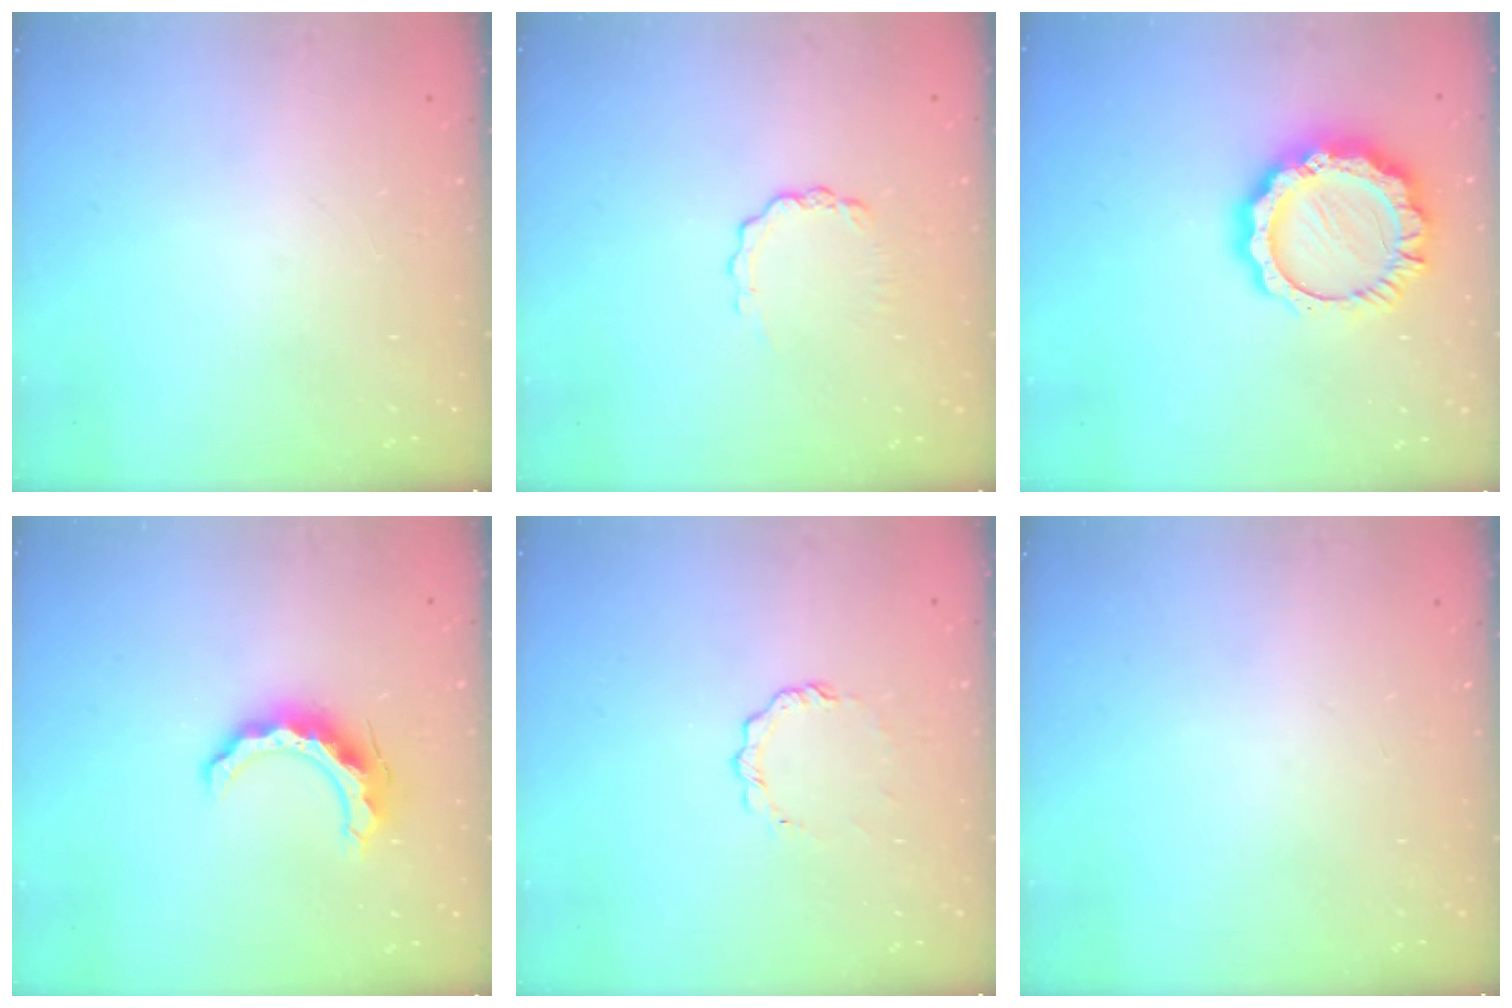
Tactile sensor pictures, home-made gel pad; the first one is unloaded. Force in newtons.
{"total": 3.9, "press": 3.9, "slide": 0.4}
{"total": 14.6, "press": 14.6, "slide": 1.1}
{"total": 11.2, "press": 11.2, "slide": 0.5}
{"total": 5.4, "press": 5.3, "slide": 0.4}
{"total": 0.0}